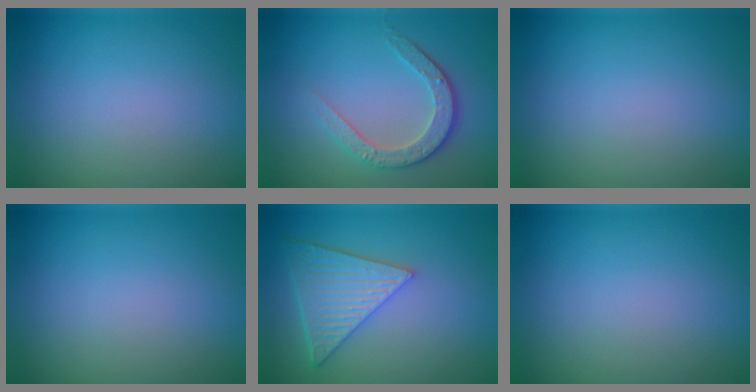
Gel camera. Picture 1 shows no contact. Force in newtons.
{"total": 3.5, "press": 2.7, "slide": 2.2}
{"total": 0.0}
{"total": 0.0}
{"total": 6.0, "press": 4.6, "slide": 3.8}
{"total": 0.0}